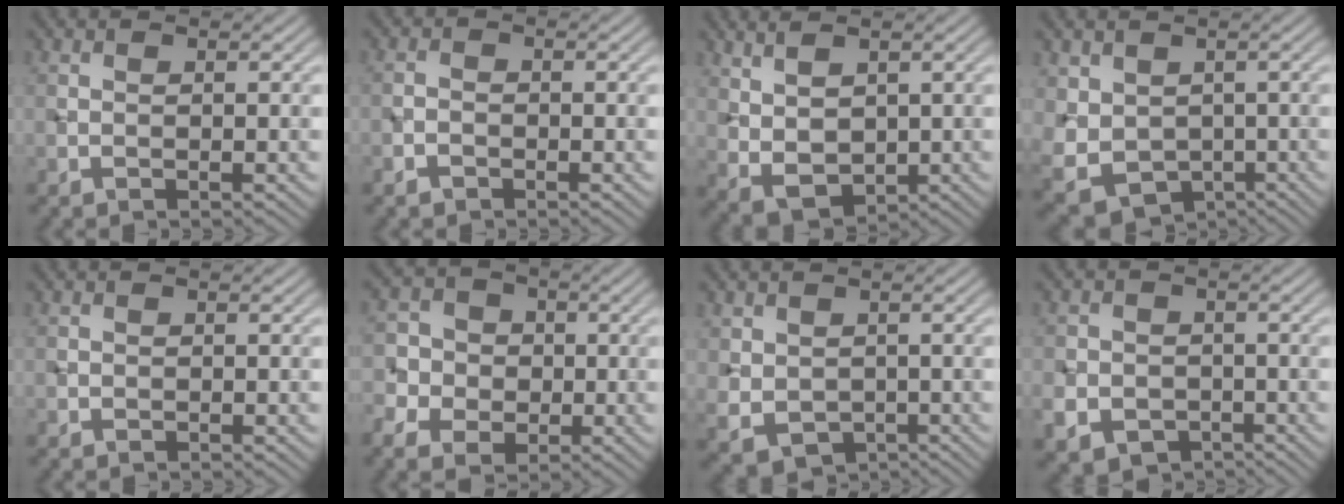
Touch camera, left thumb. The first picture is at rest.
{"total": 1.8, "force": [-1.4, 1.0, 0.3], "torque": [-0.003, 0.000, -0.033]}
{"total": 5.2, "force": [1.5, 3.2, 3.9], "torque": [-0.093, -0.005, 0.039]}
{"total": 6.7, "force": [0.4, 5.9, 3.2], "torque": [-0.100, -0.033, 0.019]}
{"total": 0.6, "force": [-0.4, 0.5, 0.0], "torque": [0.004, -0.004, -0.009]}
{"total": 7.1, "force": [-2.2, 6.2, 2.5], "torque": [-0.067, -0.004, -0.062]}
{"total": 4.1, "force": [0.0, 3.7, 1.8], "torque": [-0.057, -0.024, 0.005]}
{"total": 6.7, "force": [-3.0, 5.7, 2.1], "torque": [-0.053, -0.020, -0.064]}